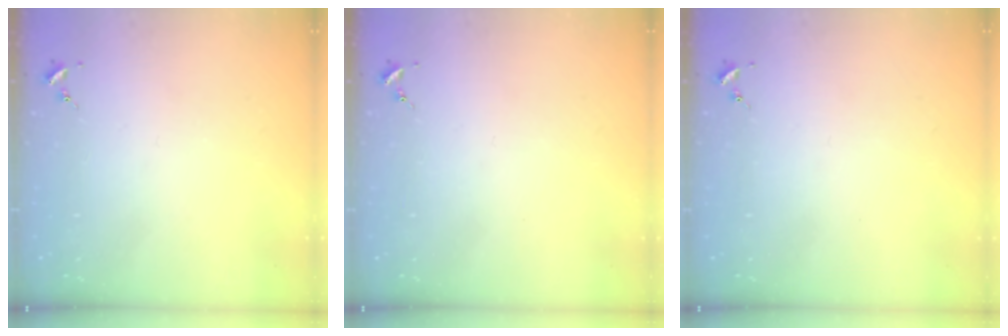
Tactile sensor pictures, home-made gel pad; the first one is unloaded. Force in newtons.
{"total": 0.0}
{"total": 0.0}